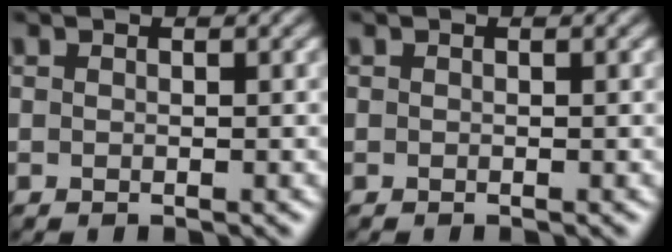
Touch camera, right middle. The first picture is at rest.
{"total": 0.0}